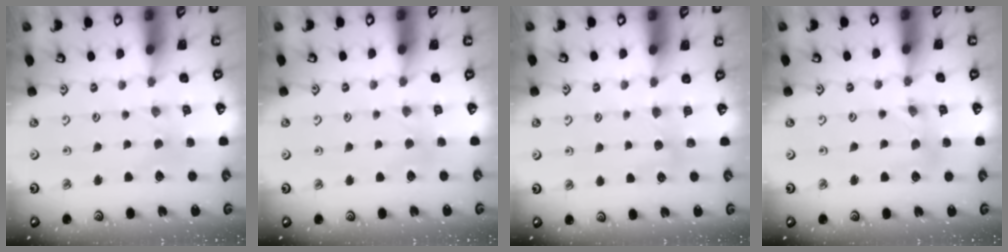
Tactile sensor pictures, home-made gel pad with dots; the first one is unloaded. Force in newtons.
{"total": 2.8, "press": 2.7, "slide": 0.5}
{"total": 4.0, "press": 3.9, "slide": 0.5}
{"total": 1.7, "press": 1.7, "slide": 0.2}